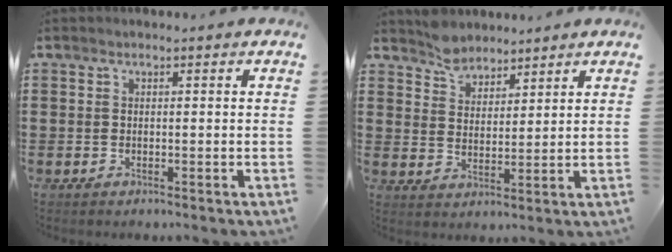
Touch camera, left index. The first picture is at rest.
{"total": 4.2, "force": [3.9, 1.6, 0.1], "torque": [-0.018, -0.004, 0.076]}